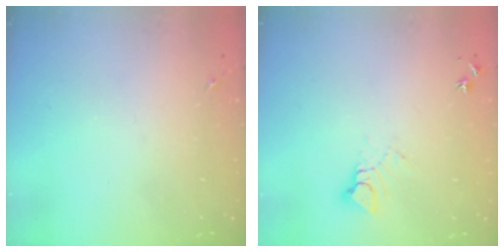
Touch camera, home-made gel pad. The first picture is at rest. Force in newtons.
{"total": 4.0, "press": 4.0, "slide": 0.3}